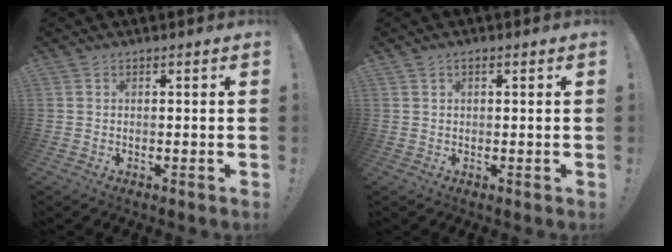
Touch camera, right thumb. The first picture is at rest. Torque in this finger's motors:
{"motor_torque": [0.00, 0.00, -0.04, 0.03, 0.10]}